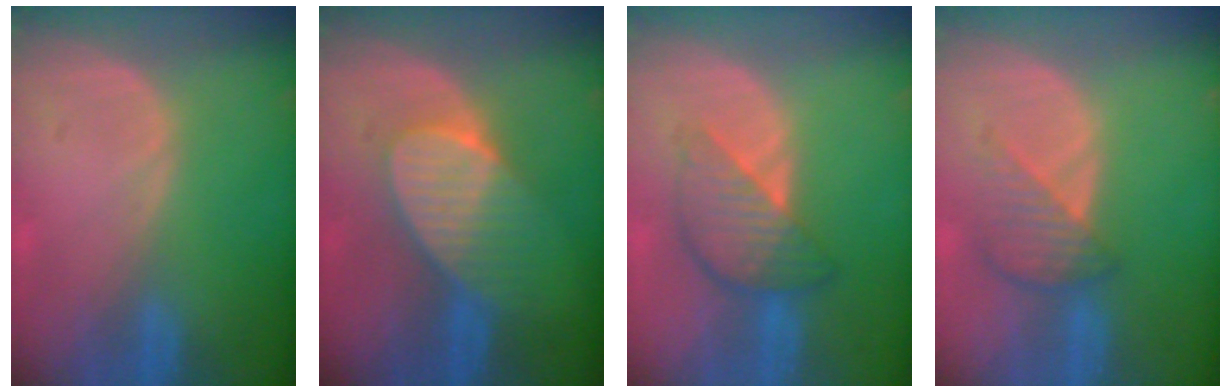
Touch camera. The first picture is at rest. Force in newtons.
{"total": 6.9, "press": 6.9, "slide": 0.4}
{"total": 6.2, "press": 6.2, "slide": 0.3}
{"total": 4.5, "press": 4.2, "slide": 1.7}